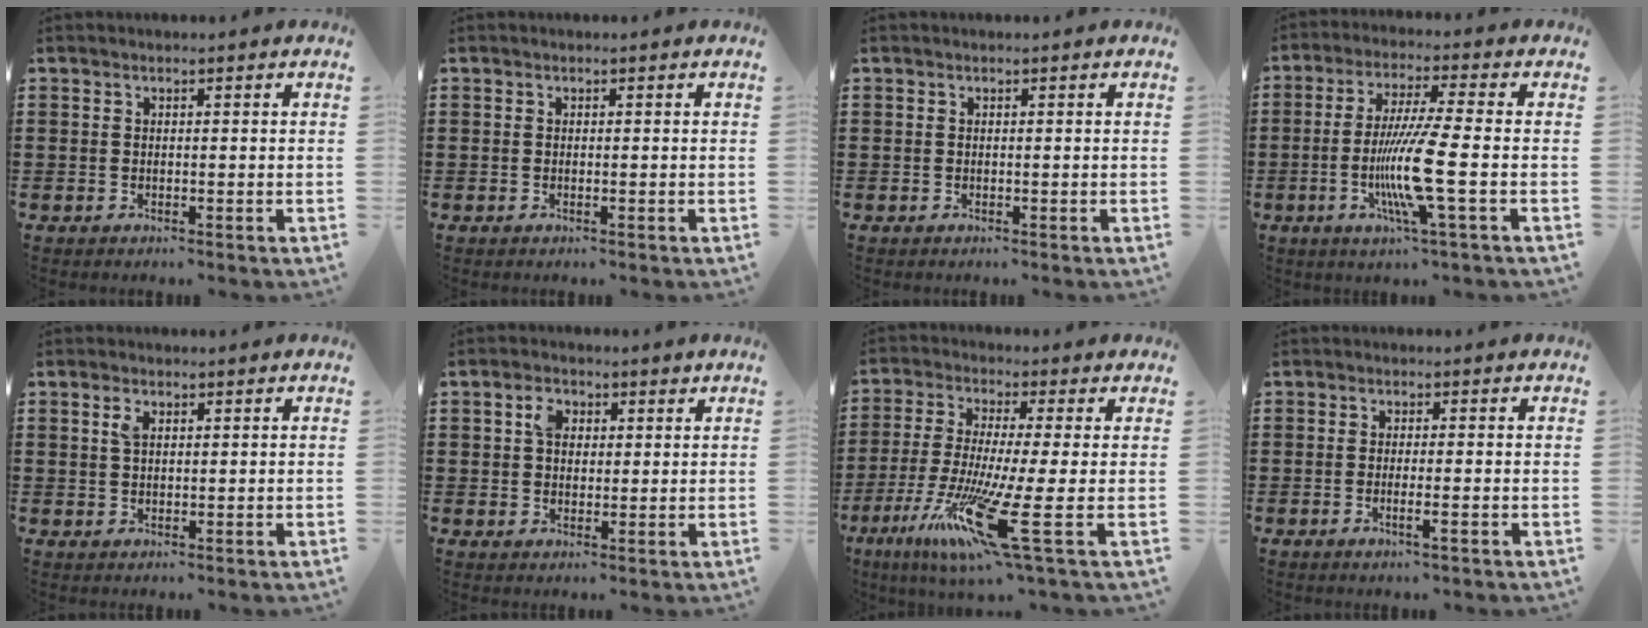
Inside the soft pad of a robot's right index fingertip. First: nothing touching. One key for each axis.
{"total": 0.0}
{"total": 0.0}
{"total": 10.7, "fx": -2.7, "fy": 0.0, "fz": 10.3, "tx": -0.209, "ty": -0.020, "tz": -0.058}
{"total": 1.9, "fx": 0.8, "fy": 0.9, "fz": 1.5, "tx": -0.034, "ty": 0.003, "tz": 0.015}
{"total": 3.5, "fx": 1.3, "fy": 2.5, "fz": 2.1, "tx": -0.043, "ty": 0.007, "tz": 0.021}
{"total": 14.7, "fx": -6.2, "fy": 0.0, "fz": 13.4, "tx": -0.271, "ty": -0.025, "tz": -0.107}
{"total": 2.1, "fx": -1.0, "fy": 0.0, "fz": 1.9, "tx": -0.030, "ty": -0.003, "tz": -0.019}